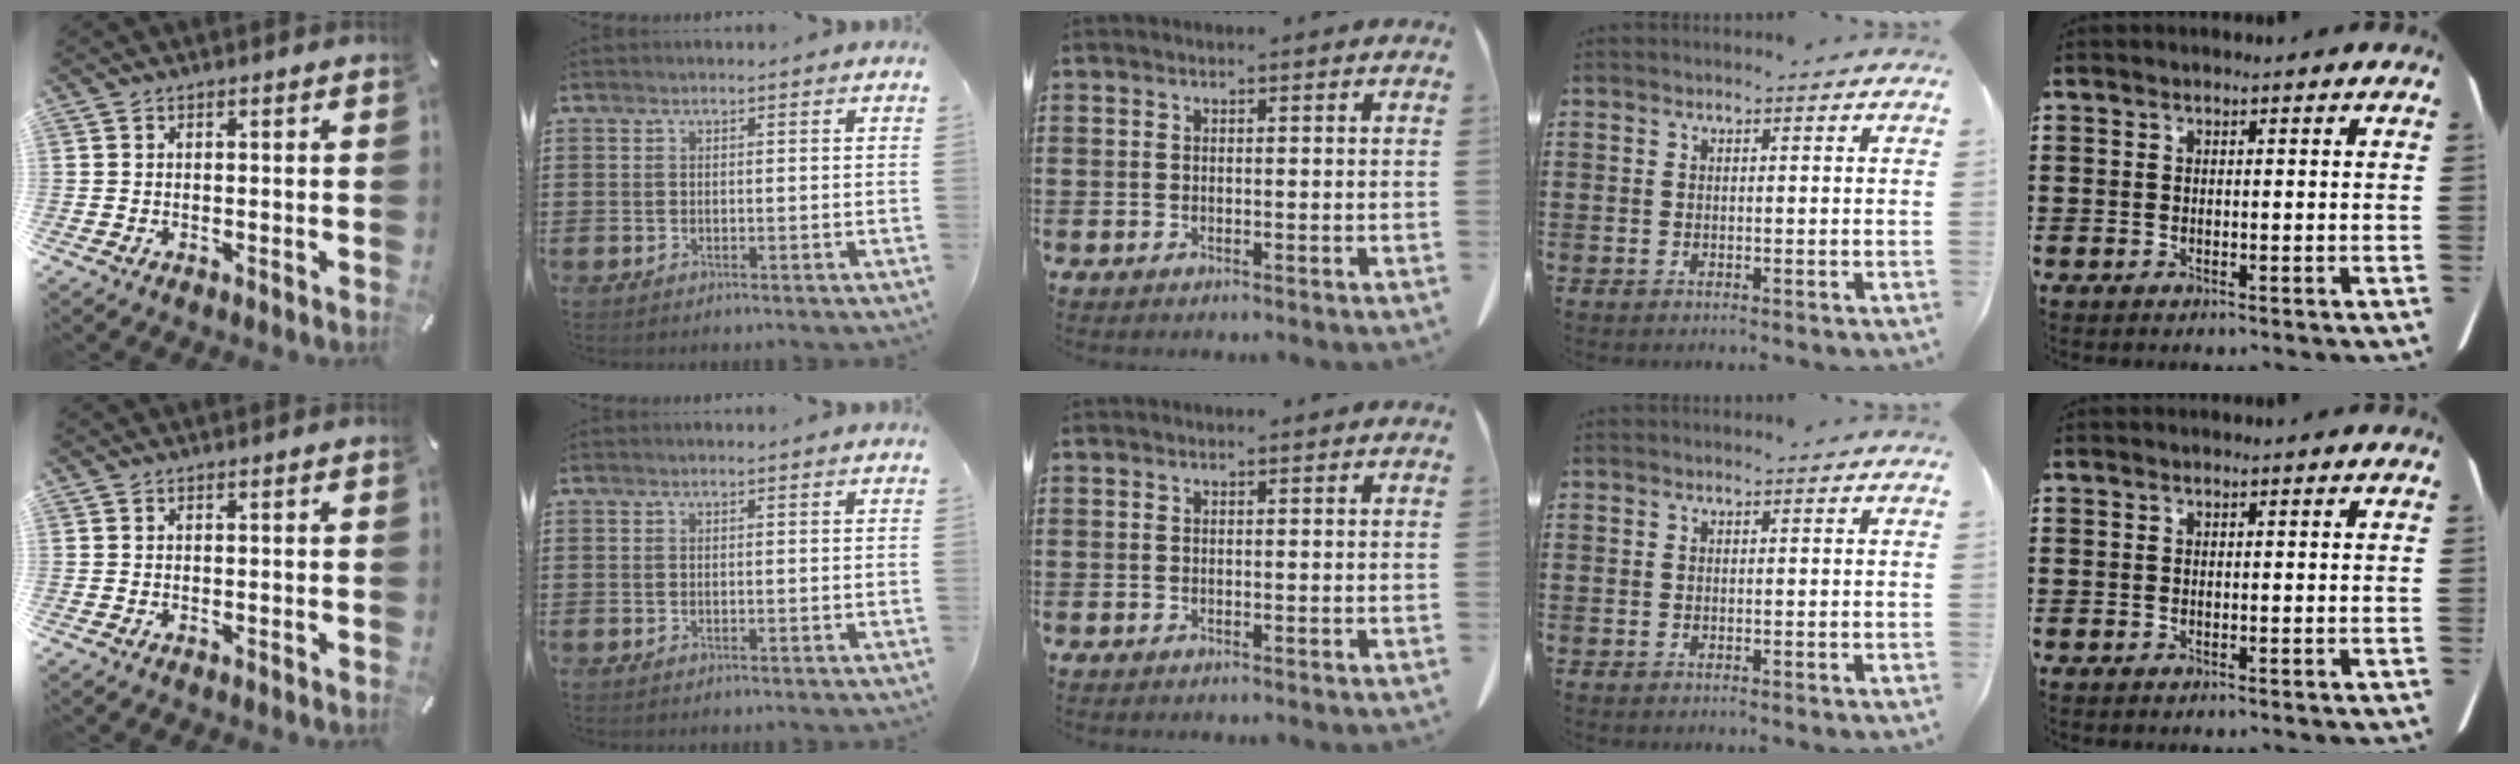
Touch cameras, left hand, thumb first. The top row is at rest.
{}